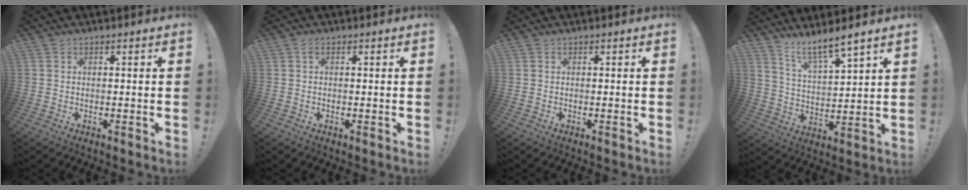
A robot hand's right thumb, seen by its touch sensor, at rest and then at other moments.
{"total": 0.6, "force": [0.1, 0.5, 0.4], "torque": [-0.007, 0.002, 0.001]}
{"total": 0.0}
{"total": 8.6, "force": [7.5, 0.8, 4.2], "torque": [-0.071, -0.057, 0.130]}